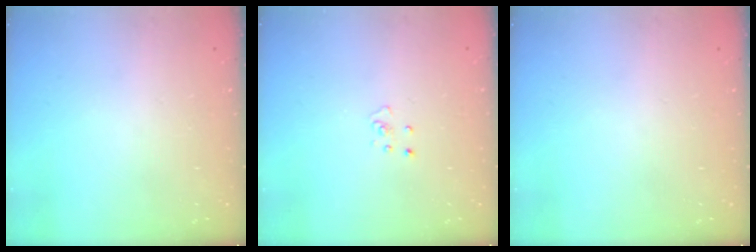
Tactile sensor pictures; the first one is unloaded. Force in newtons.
{"total": 2.8, "press": 2.7, "slide": 0.3}
{"total": 0.0}